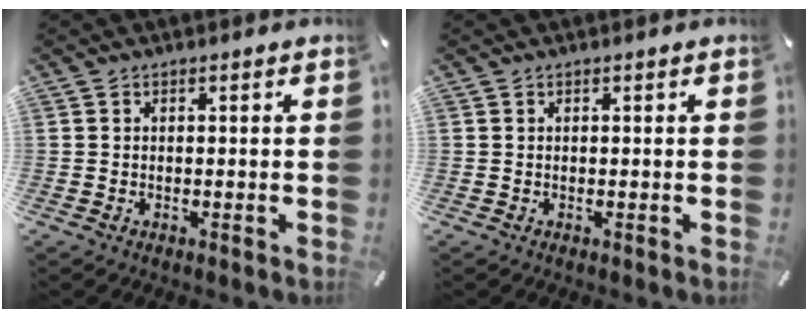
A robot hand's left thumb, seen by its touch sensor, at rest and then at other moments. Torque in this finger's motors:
{"motor_torque": [-0.05, 0.04, 0.03, -0.03, 0.00]}